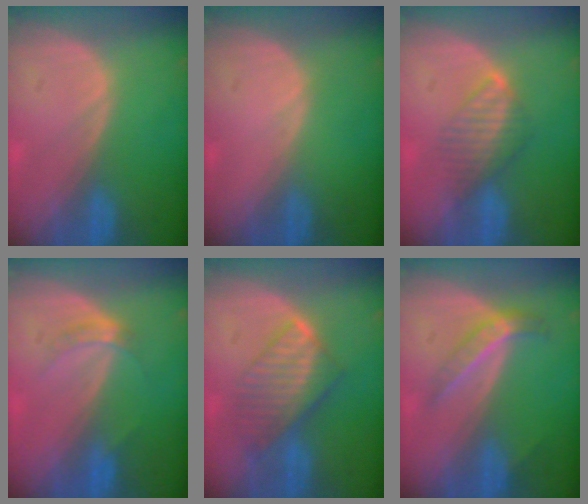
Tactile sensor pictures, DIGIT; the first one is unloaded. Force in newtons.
{"total": 0.0}
{"total": 4.5, "press": 4.4, "slide": 0.7}
{"total": 2.8, "press": 2.5, "slide": 1.3}
{"total": 7.6, "press": 6.9, "slide": 3.2}
{"total": 4.5, "press": 4.1, "slide": 2.0}